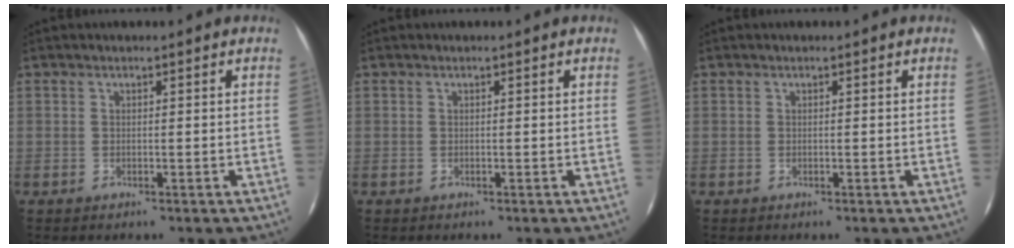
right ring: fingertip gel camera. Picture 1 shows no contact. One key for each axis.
{"total": 0.0}
{"total": 0.0}